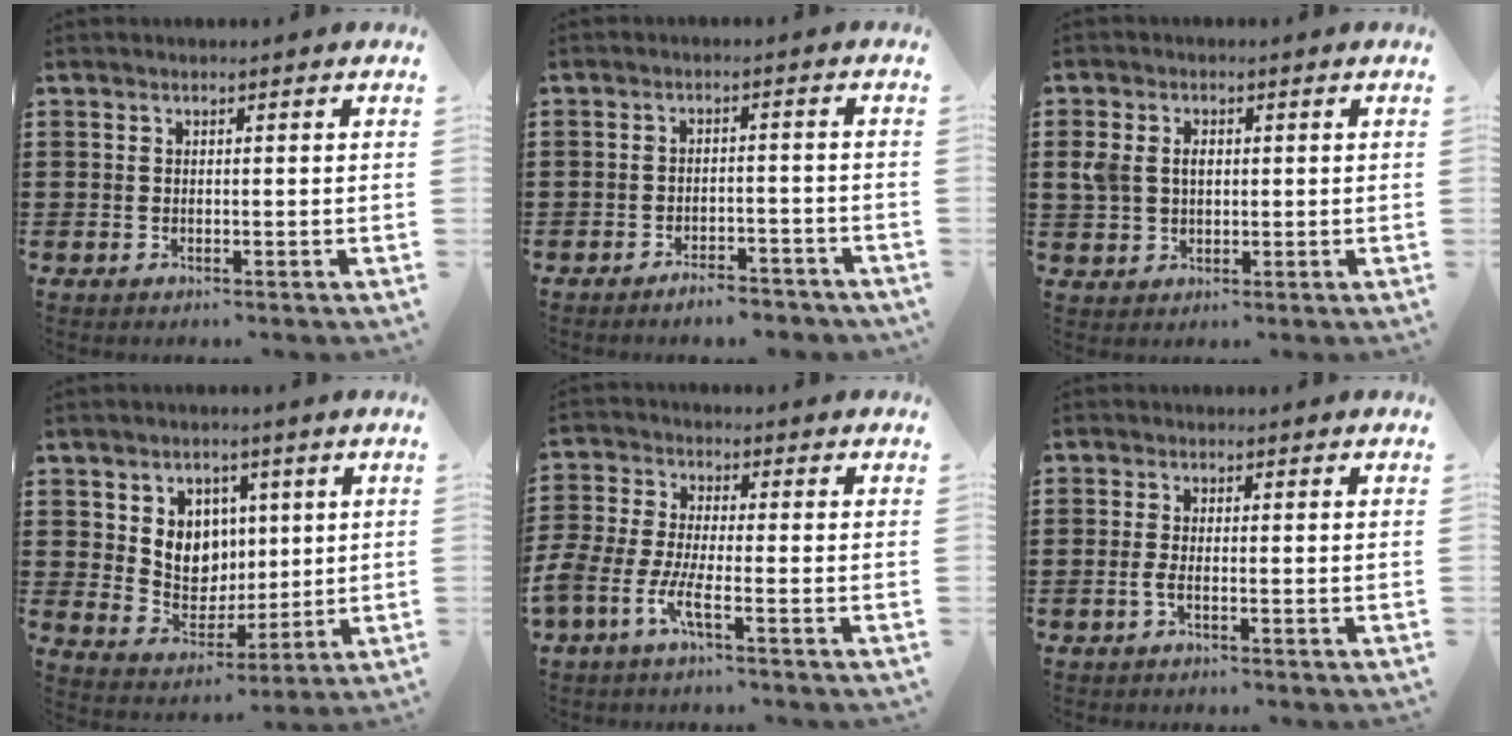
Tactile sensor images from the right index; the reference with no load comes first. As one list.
[{"total": 3.3, "force": [-3.2, 0.3, 0.7], "torque": [-0.014, 0.004, -0.063]}, {"total": 3.4, "force": [0.6, 2.5, 2.2], "torque": [-0.062, 0.005, 0.005]}, {"total": 6.8, "force": [2.1, 6.1, 1.9], "torque": [-0.046, -0.007, 0.038]}, {"total": 5.5, "force": [-3.3, 0.7, 4.2], "torque": [-0.123, -0.023, -0.072]}, {"total": 1.7, "force": [-0.8, 0.1, 1.4], "torque": [-0.035, -0.006, -0.016]}]